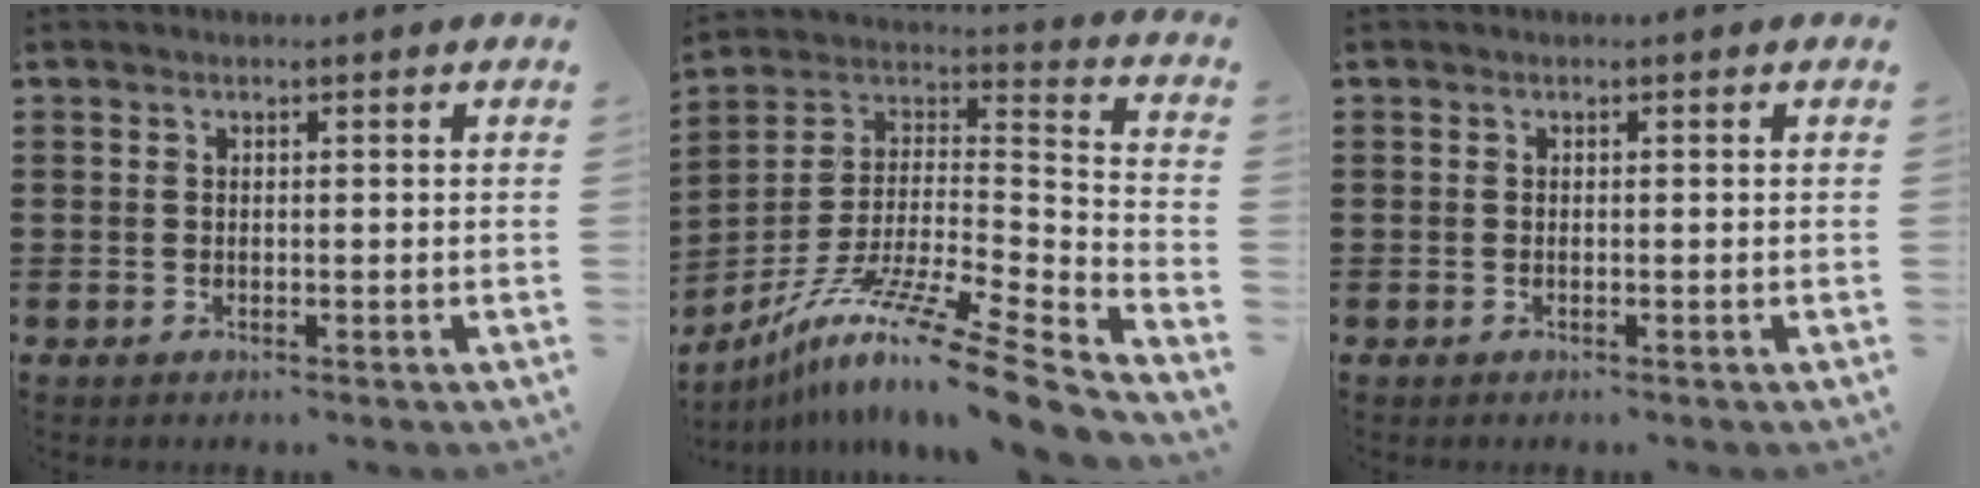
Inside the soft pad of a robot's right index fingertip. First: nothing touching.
{"total": 12.9, "force": [-9.7, 0.2, 8.5], "torque": [-0.148, 0.007, -0.181]}
{"total": 0.0}